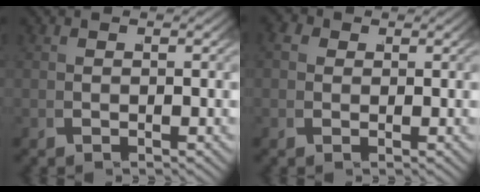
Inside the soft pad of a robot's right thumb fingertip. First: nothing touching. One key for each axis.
{"total": 2.0, "fx": 0.6, "fy": 1.8, "fz": 0.6, "tx": -0.015, "ty": 0.001, "tz": 0.005}